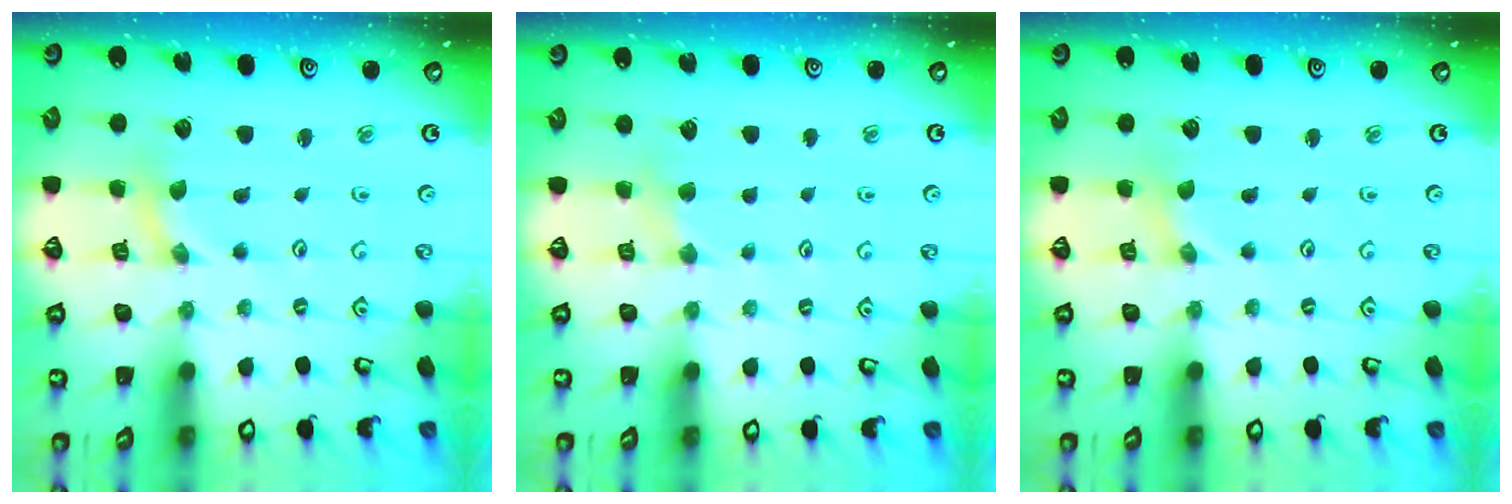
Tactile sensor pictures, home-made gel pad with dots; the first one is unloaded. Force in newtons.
{"total": 2.8, "press": 2.8, "slide": 0.4}
{"total": 0.0}